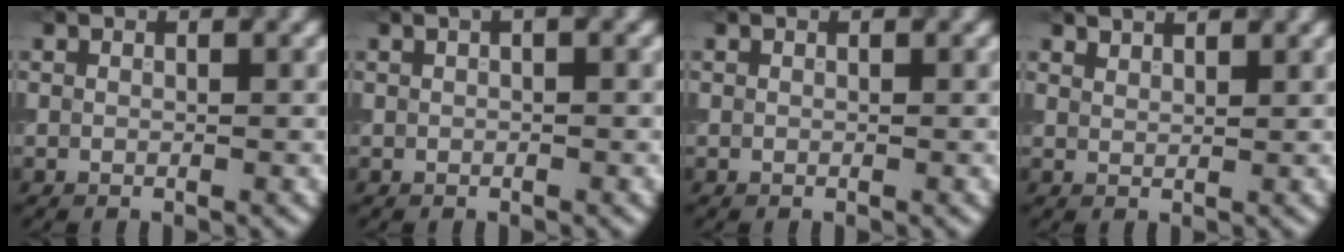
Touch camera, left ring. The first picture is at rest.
{"total": 1.1, "force": [0.5, 0.3, 1.0], "torque": [-0.019, 0.002, 0.003]}
{"total": 0.0}
{"total": 2.2, "force": [2.0, 0.6, 0.8], "torque": [-0.009, 0.002, 0.021]}